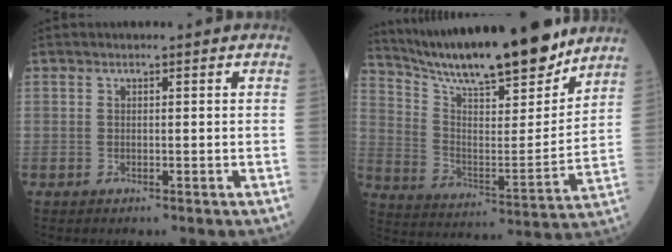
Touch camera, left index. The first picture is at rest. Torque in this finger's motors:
{"motor_torque": [0.42, -0.64, 0.76, 0.15]}